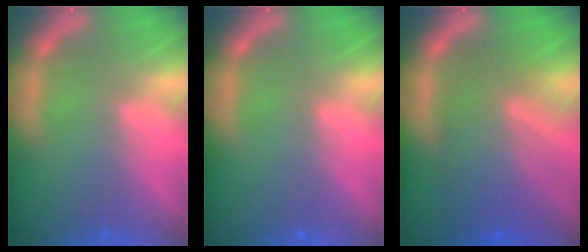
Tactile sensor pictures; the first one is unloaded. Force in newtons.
{"total": 0.0}
{"total": 8.5}